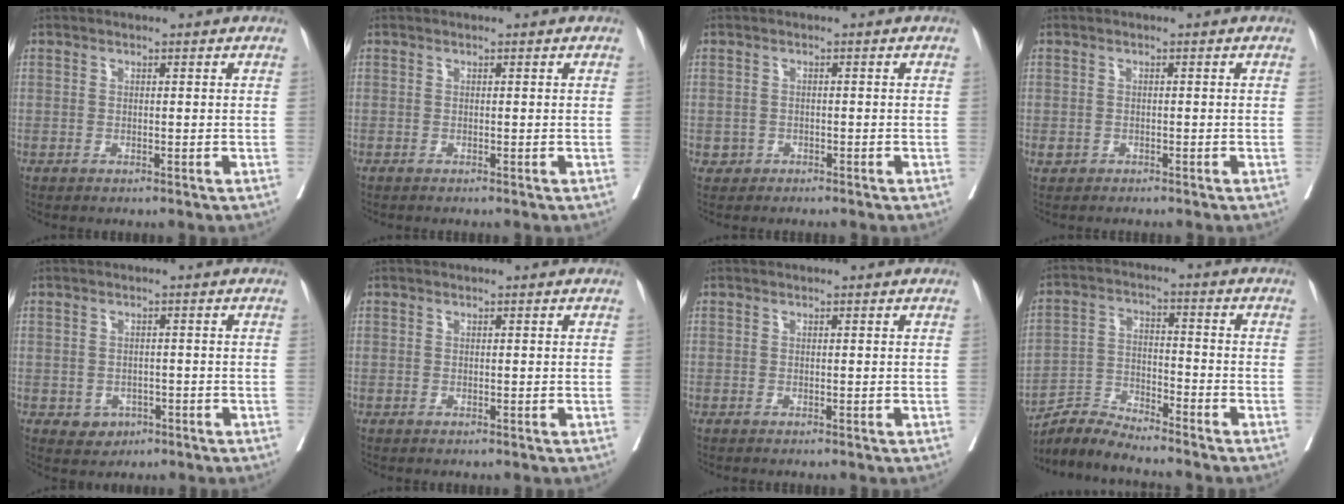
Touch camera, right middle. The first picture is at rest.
{"total": 0.0}
{"total": 1.2, "force": [-0.7, 1.0, 0.1], "torque": [-0.002, 0.005, -0.010]}
{"total": 1.0, "force": [-0.5, 0.7, 0.4], "torque": [-0.009, 0.002, -0.007]}
{"total": 2.8, "force": [-1.2, 2.3, 1.0], "torque": [-0.008, 0.005, -0.009]}
{"total": 0.0}
{"total": 0.0}
{"total": 6.4, "force": [-6.4, 0.1, 0.4], "torque": [-0.012, 0.001, -0.121]}